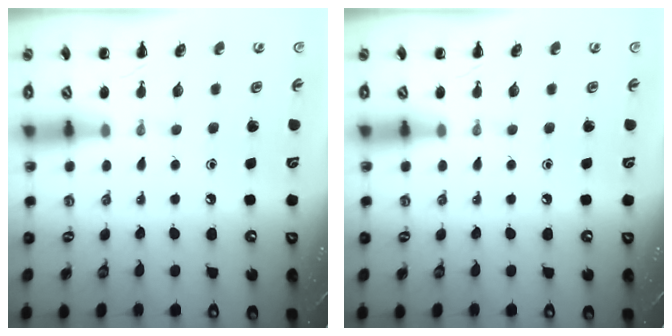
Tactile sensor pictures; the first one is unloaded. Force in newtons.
{"total": 0.0}